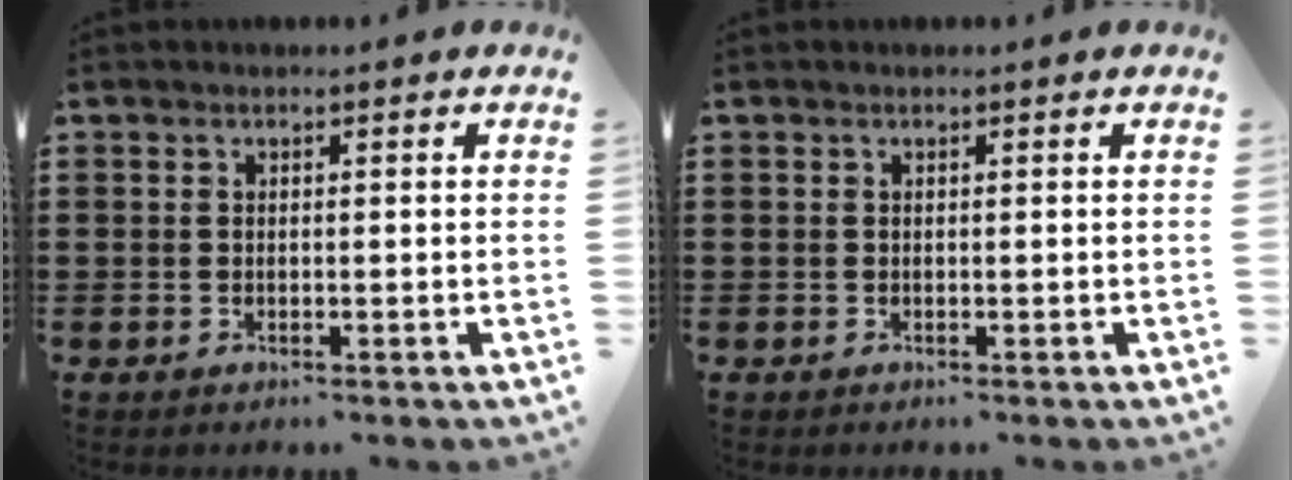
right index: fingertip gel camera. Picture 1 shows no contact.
{"total": 0.0}